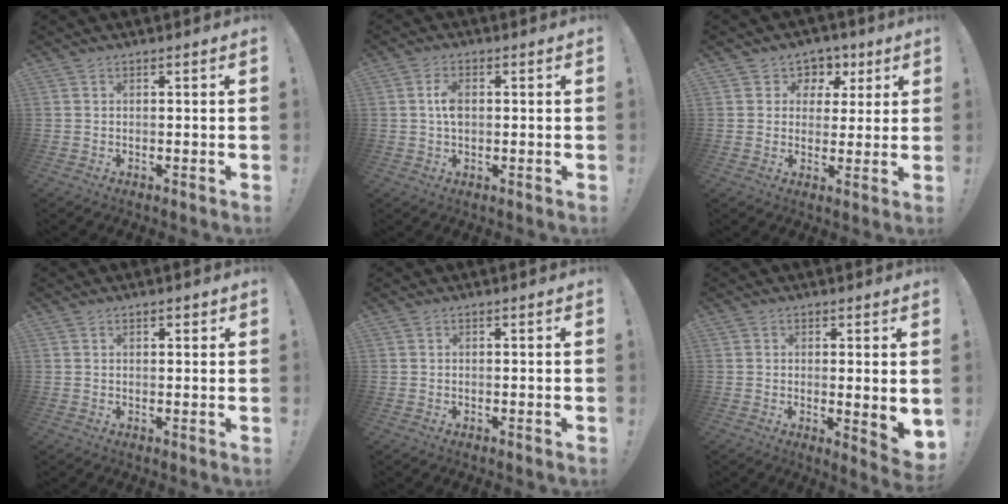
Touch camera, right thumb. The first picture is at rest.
{"total": 4.6, "force": [0.3, 2.6, 3.8], "torque": [-0.065, 0.000, 0.001]}
{"total": 6.0, "force": [1.8, 5.6, 1.1], "torque": [-0.012, -0.012, 0.035]}
{"total": 1.4, "force": [0.9, 0.8, 0.7], "torque": [-0.007, -0.004, 0.014]}
{"total": 0.0}
{"total": 3.8, "force": [1.6, 1.0, 3.3], "torque": [-0.034, -0.021, 0.031]}